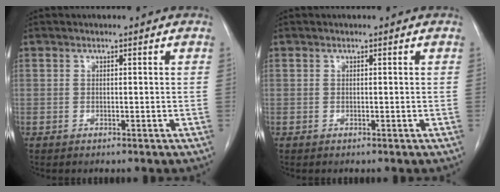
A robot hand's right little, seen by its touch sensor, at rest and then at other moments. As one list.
[{"total": 0.0}]